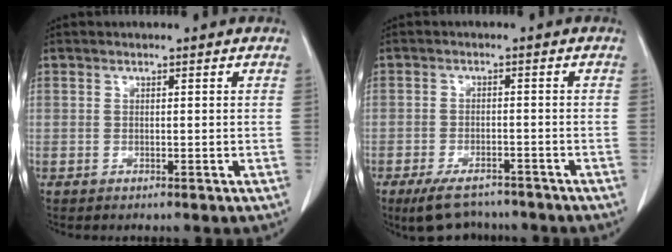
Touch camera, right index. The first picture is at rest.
{"total": 7.7, "force": [-6.3, 2.9, 3.3], "torque": [-0.052, -0.008, -0.094]}